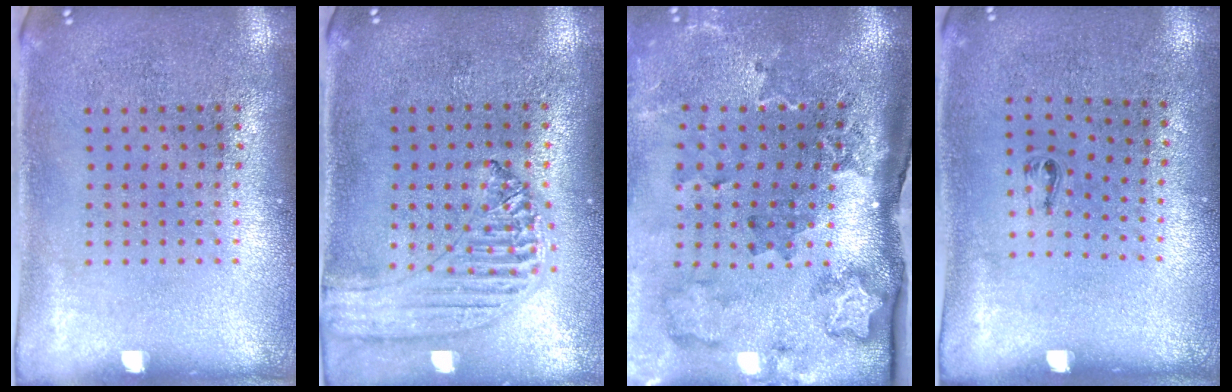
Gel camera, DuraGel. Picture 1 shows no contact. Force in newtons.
{"total": 1.2, "press": 1.2, "slide": 0.2}
{"total": 2.5, "press": 2.0, "slide": 1.6}
{"total": 0.5, "press": 0.2, "slide": 0.5}